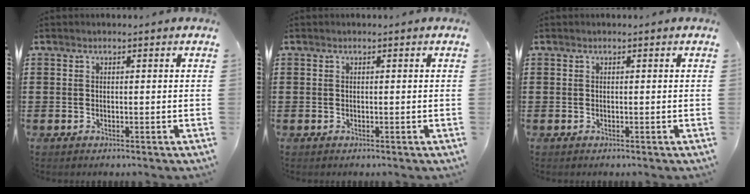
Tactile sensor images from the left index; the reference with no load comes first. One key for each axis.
{"total": 0.0}
{"total": 0.0}